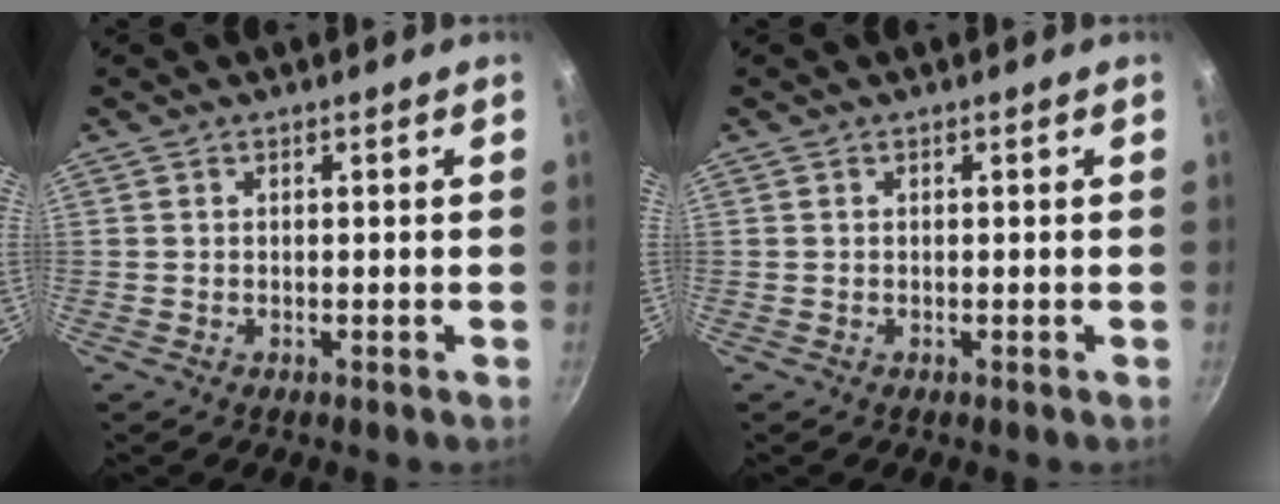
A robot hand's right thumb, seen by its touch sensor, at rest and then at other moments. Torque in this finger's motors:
{"motor_torque": [-0.39, -0.22, 0.04, 0.04, 0.00]}